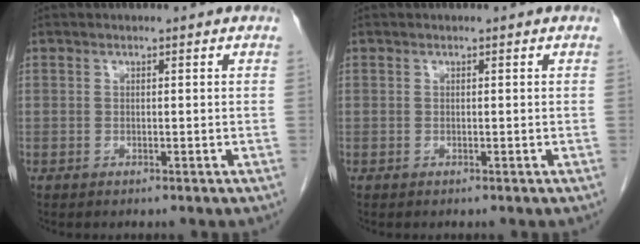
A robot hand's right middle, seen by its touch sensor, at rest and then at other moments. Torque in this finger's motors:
{"motor_torque": [0.49, -0.40, 0.05, 0.01]}